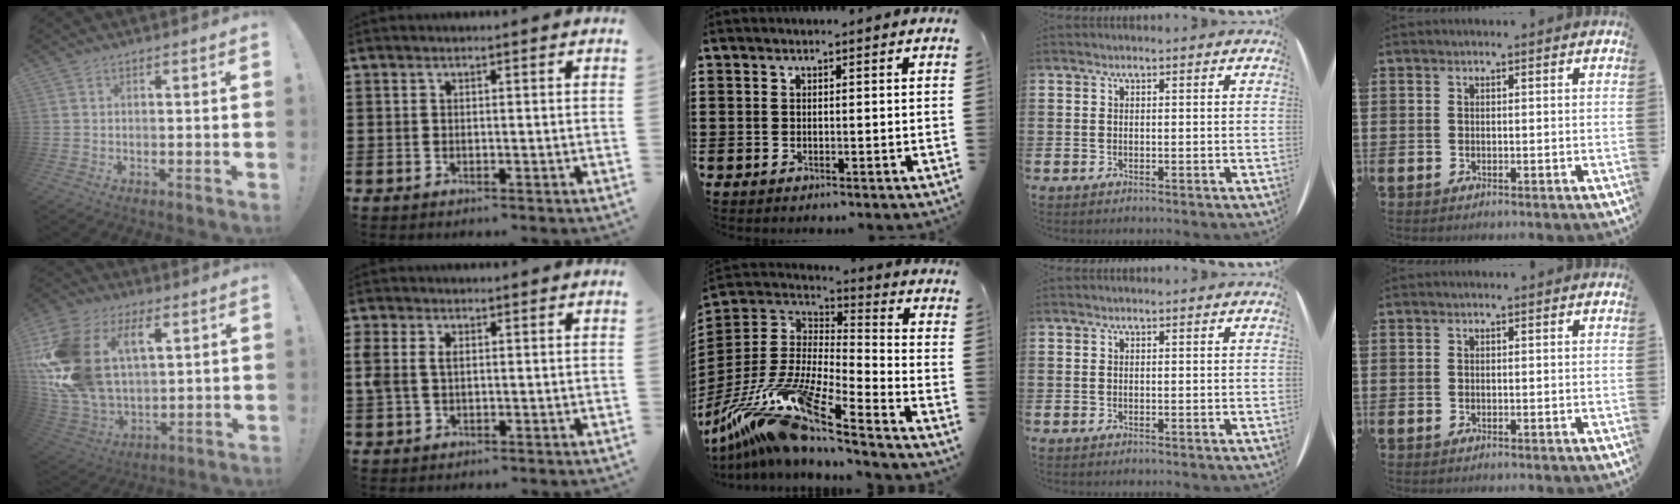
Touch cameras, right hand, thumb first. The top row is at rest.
{"thumb": {"total": 23.0, "force": [7.5, 15.4, 15.3], "torque": [-0.298, -0.029, 0.141]}, "index": {"total": 2.5, "force": [0.5, 1.6, 1.8], "torque": [-0.040, 0.010, 0.007]}, "middle": {"total": 14.7, "force": [-11.6, 0.9, 8.9], "torque": [-0.206, -0.002, -0.236]}}